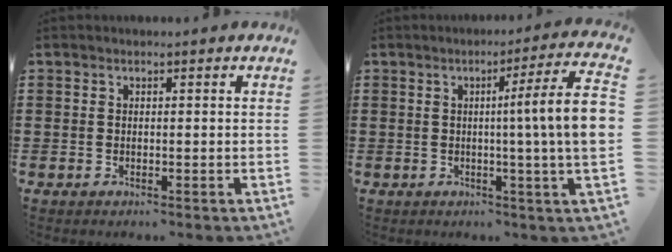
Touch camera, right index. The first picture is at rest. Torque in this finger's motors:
{"motor_torque": [1.29, -0.59, 0.32, 0.19]}